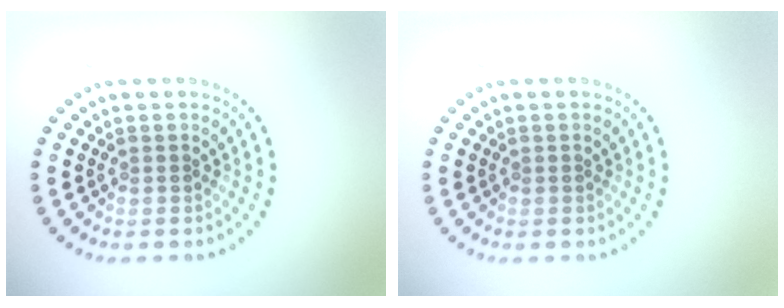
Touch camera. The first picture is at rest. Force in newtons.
{"total": 0.0}